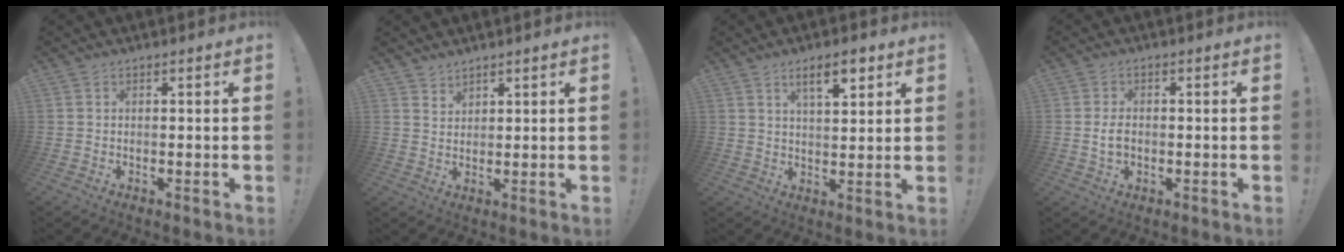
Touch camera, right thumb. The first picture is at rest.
{"total": 2.6, "force": [2.5, 0.8, -0.1], "torque": [0.010, -0.022, 0.045]}
{"total": 7.5, "force": [4.5, 2.4, 5.6], "torque": [-0.078, -0.019, 0.072]}
{"total": 4.0, "force": [-0.4, 2.5, 3.1], "torque": [-0.045, 0.001, -0.010]}